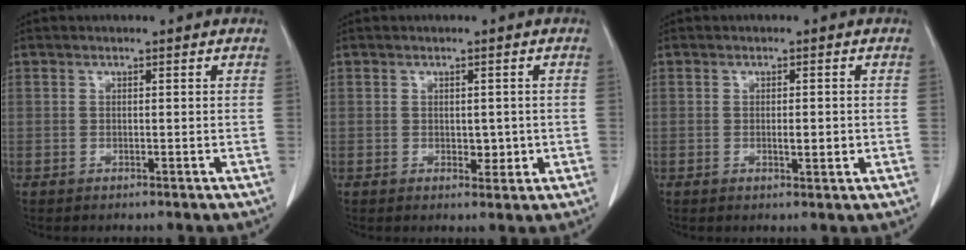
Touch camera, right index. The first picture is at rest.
{"total": 2.4, "force": [-0.2, 1.5, 1.9], "torque": [-0.021, -0.001, 0.003]}
{"total": 2.2, "force": [-0.3, 0.6, 2.1], "torque": [-0.036, -0.002, -0.002]}